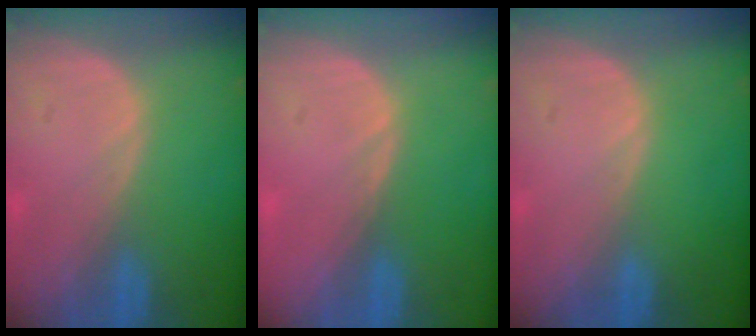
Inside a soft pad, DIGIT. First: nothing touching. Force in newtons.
{"total": 0.6, "press": 0.4, "slide": 0.4}
{"total": 0.0}